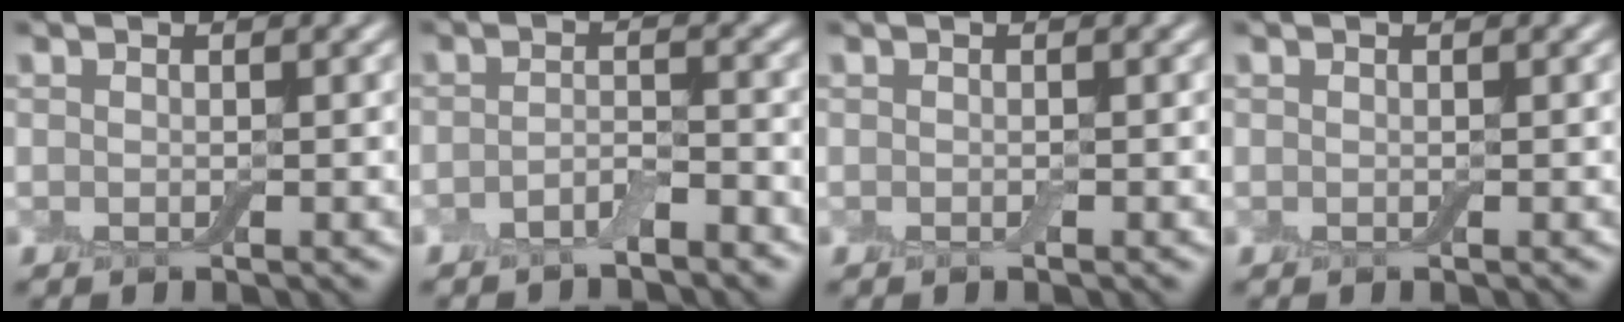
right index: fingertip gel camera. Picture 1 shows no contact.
{"total": 2.1, "force": [-1.5, 0.6, 1.3], "torque": [-0.026, 0.004, -0.033]}
{"total": 0.0}
{"total": 0.0}